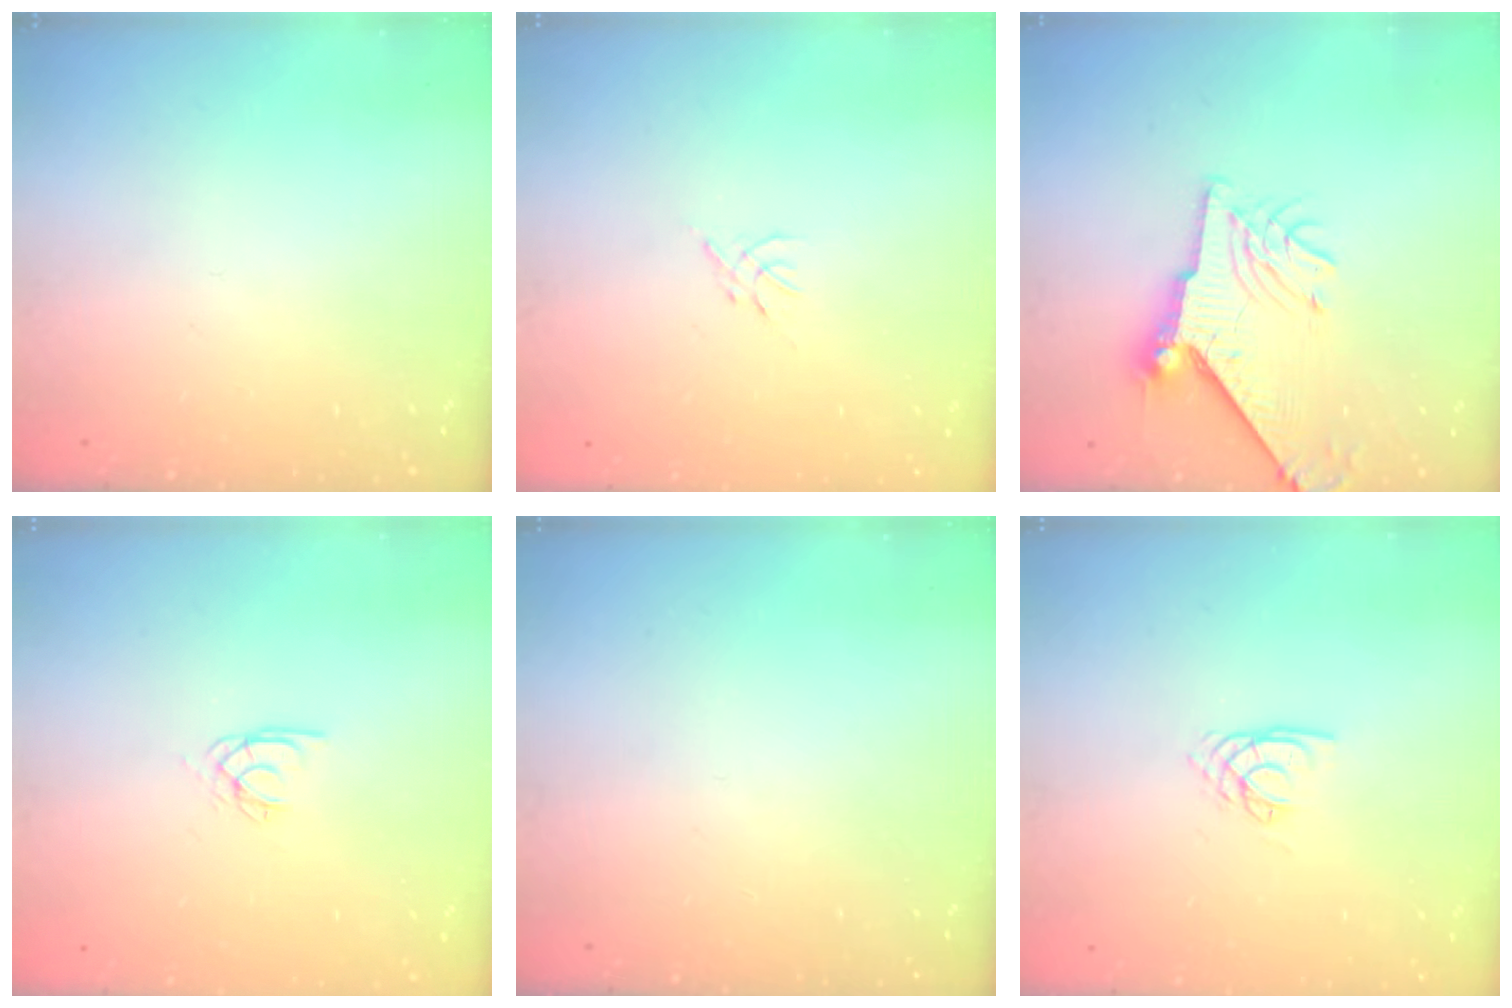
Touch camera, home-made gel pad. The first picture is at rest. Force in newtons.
{"total": 0.0}
{"total": 11.5, "press": 11.4, "slide": 1.2}
{"total": 2.5, "press": 2.5, "slide": 0.1}
{"total": 0.0}
{"total": 3.1, "press": 3.1, "slide": 0.2}